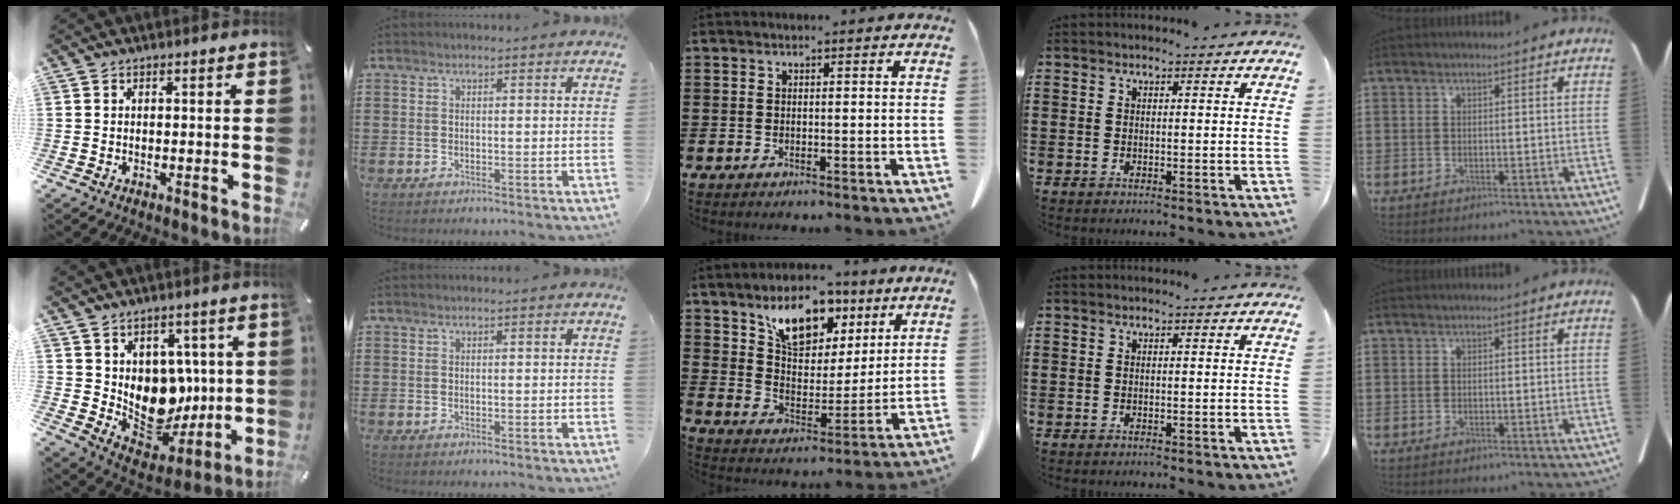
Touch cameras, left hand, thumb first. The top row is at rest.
{"thumb": {"total": 13.6, "force": [3.1, 11.8, 6.1], "torque": [-0.077, -0.053, 0.078]}, "middle": {"total": 10.1, "force": [6.3, 5.8, 5.4], "torque": [-0.102, -0.010, 0.110]}}